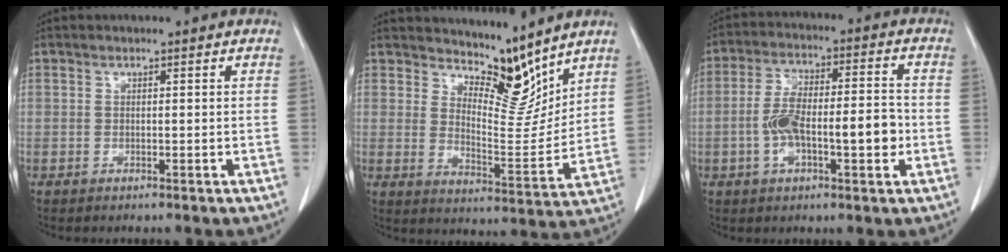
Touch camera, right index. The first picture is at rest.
{"total": 8.4, "force": [7.6, 2.0, 2.7], "torque": [-0.036, -0.022, 0.133]}
{"total": 10.9, "force": [-2.1, 3.5, 10.1], "torque": [-0.184, 0.026, -0.031]}